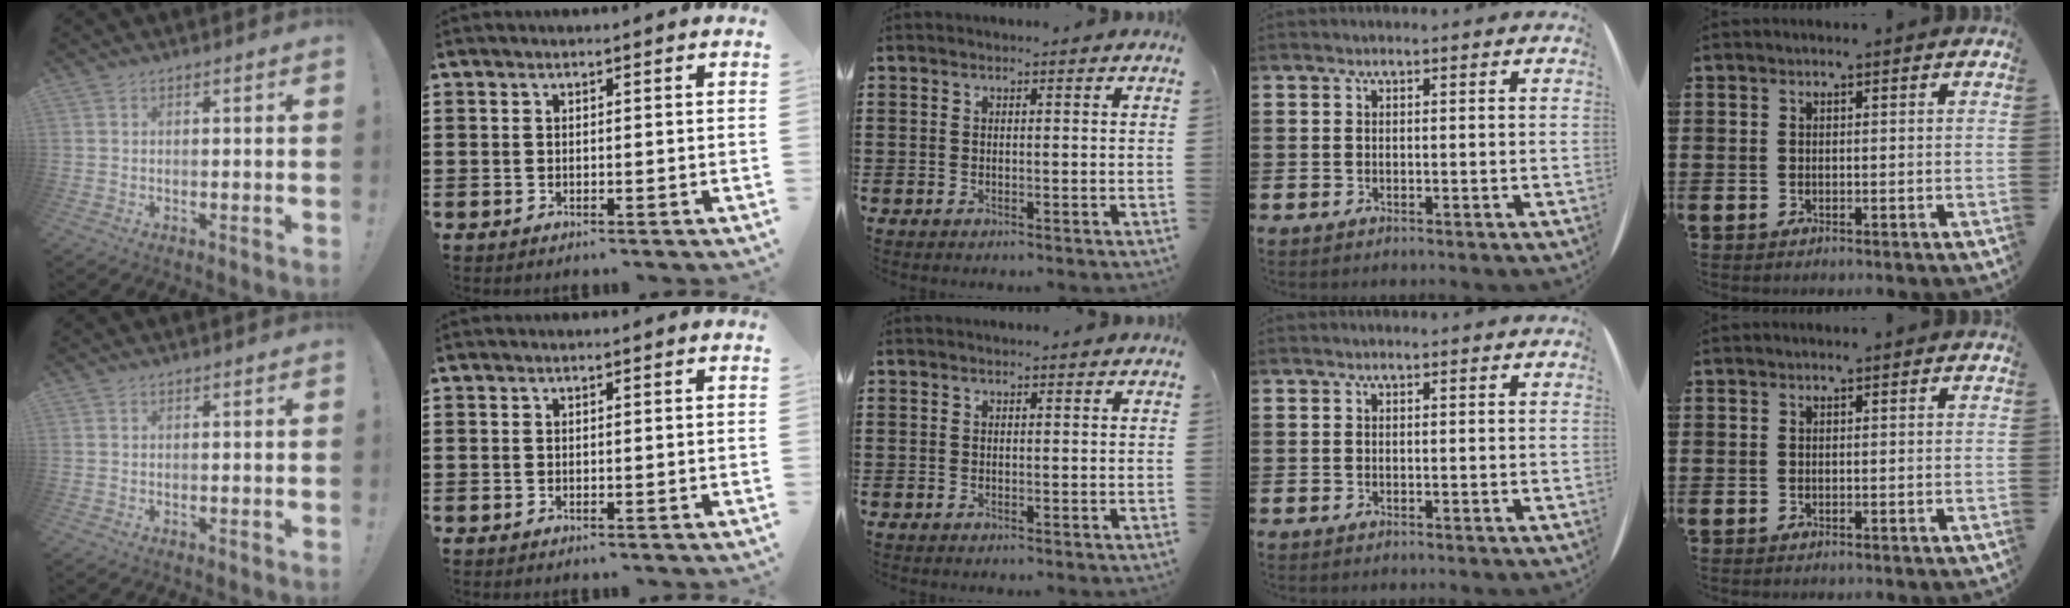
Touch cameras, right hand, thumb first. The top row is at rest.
{}